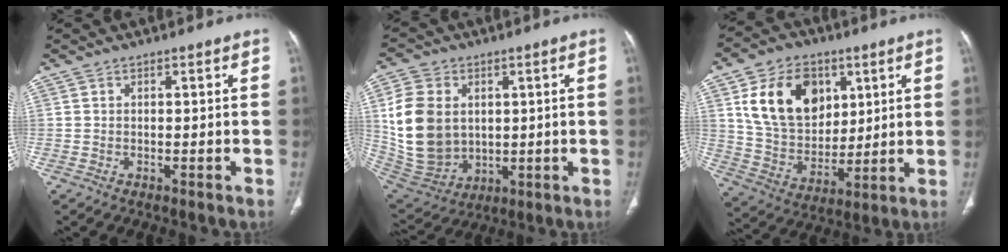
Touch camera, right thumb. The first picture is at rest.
{"total": 16.4, "force": [2.8, 12.6, 10.2], "torque": [-0.186, -0.010, 0.074]}
{"total": 18.3, "force": [6.5, 13.4, 10.6], "torque": [-0.148, -0.021, 0.128]}